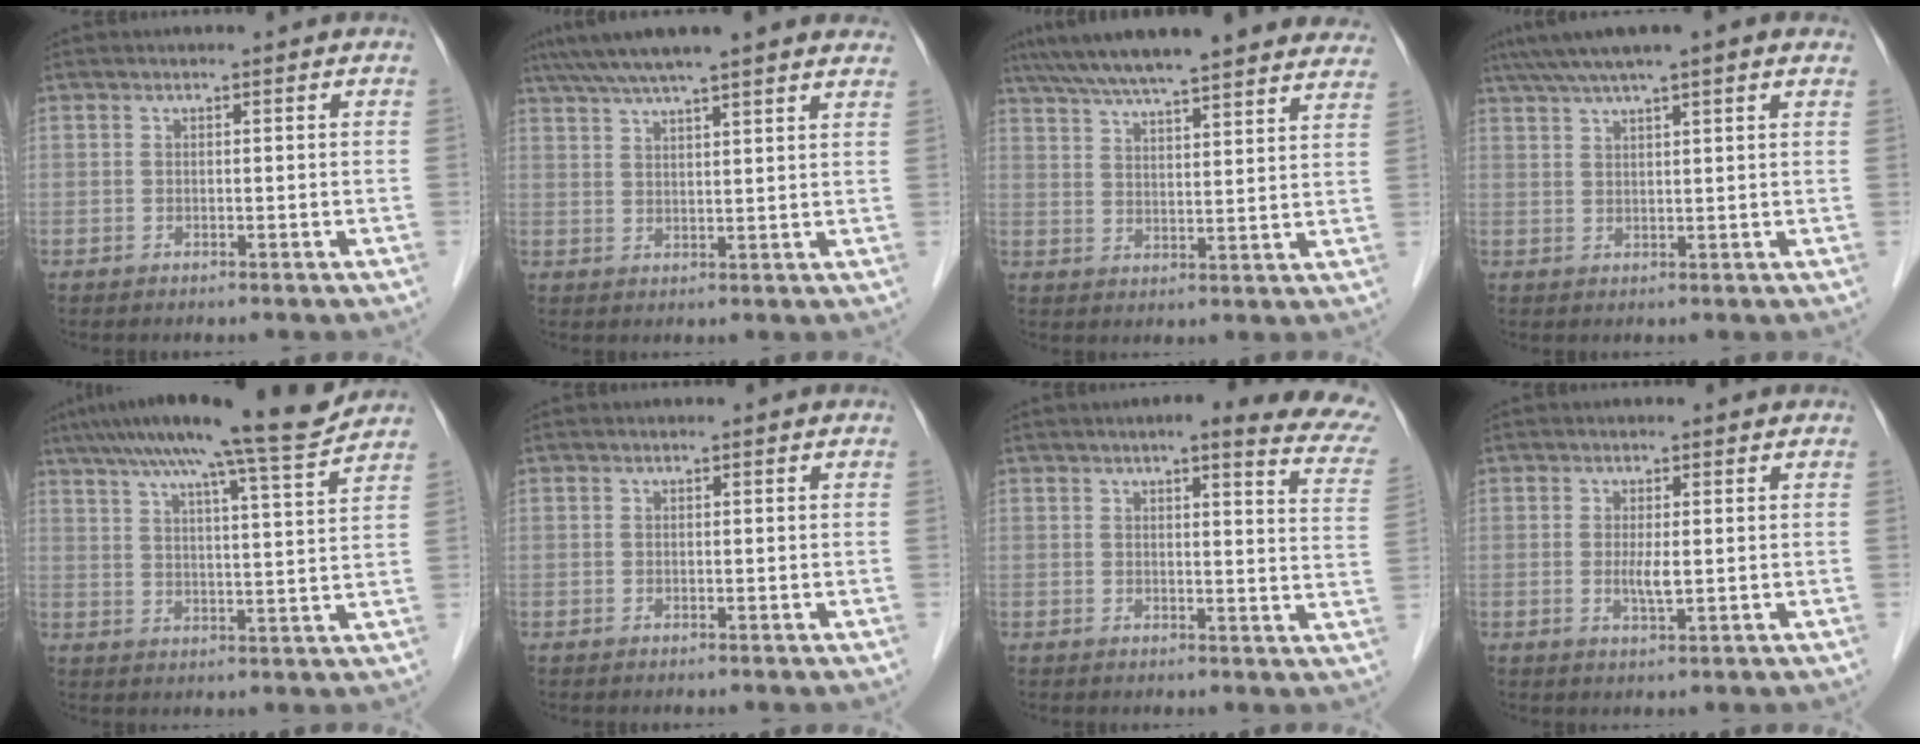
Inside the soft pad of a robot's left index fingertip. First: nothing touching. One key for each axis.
{"total": 16.1, "fx": 13.4, "fy": 1.5, "fz": 8.8, "tx": -0.148, "ty": 0.052, "tz": 0.184}
{"total": 26.4, "fx": 23.0, "fy": 3.6, "fz": 12.3, "tx": -0.203, "ty": 0.011, "tz": 0.299}
{"total": 9.5, "fx": 7.1, "fy": 0.6, "fz": 6.4, "tx": -0.109, "ty": 0.048, "tz": 0.105}
{"total": 15.8, "fx": 13.4, "fy": -1.3, "fz": 8.4, "tx": -0.139, "ty": 0.000, "tz": 0.186}
{"total": 0.0}
{"total": 16.3, "fx": 13.4, "fy": 2.8, "fz": 8.9, "tx": -0.087, "ty": -0.015, "tz": 0.132}
{"total": 2.3, "fx": 0.0, "fy": 0.3, "fz": 2.3, "tx": -0.049, "ty": -0.005, "tz": 0.003}